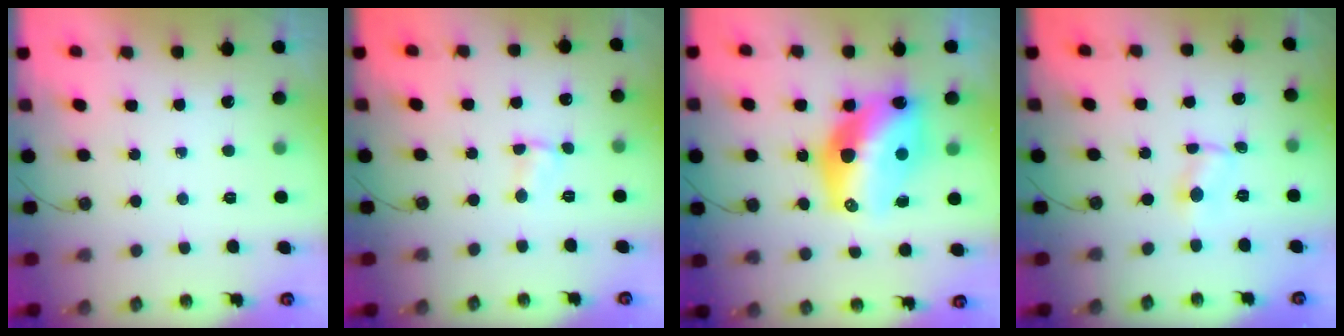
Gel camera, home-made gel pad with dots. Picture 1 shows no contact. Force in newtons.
{"total": 1.5, "press": 1.5, "slide": 0.1}
{"total": 18.6, "press": 18.5, "slide": 1.9}
{"total": 1.0, "press": 0.9, "slide": 0.1}